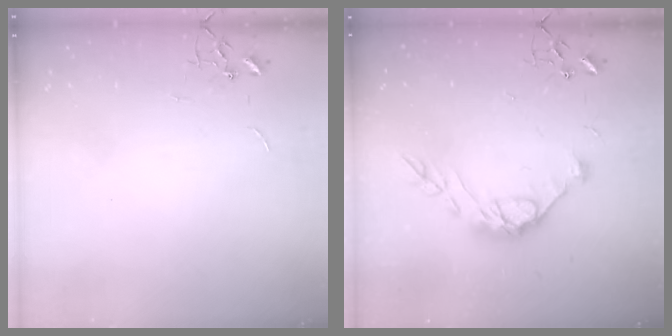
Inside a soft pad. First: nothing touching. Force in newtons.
{"total": 11.6, "press": 11.6, "slide": 0.9}